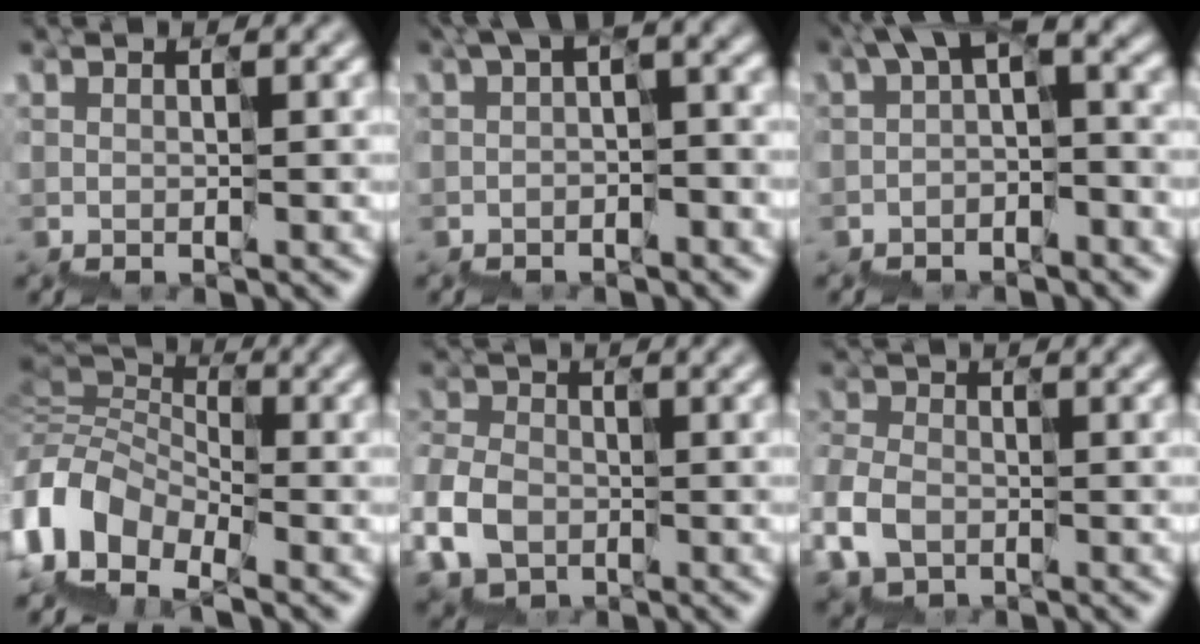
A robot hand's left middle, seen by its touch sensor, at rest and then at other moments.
{"total": 3.3, "force": [-0.3, 1.4, 3.0], "torque": [-0.051, 0.007, -0.013]}
{"total": 4.4, "force": [-0.1, 2.1, 3.9], "torque": [-0.068, 0.003, -0.011]}
{"total": 5.6, "force": [-4.9, 2.8, 0.5], "torque": [-0.020, 0.003, -0.115]}
{"total": 3.6, "force": [-2.6, 2.3, 0.9], "torque": [-0.037, -0.009, -0.054]}
{"total": 2.3, "force": [-2.2, 0.9, 0.3], "torque": [-0.023, -0.004, -0.044]}